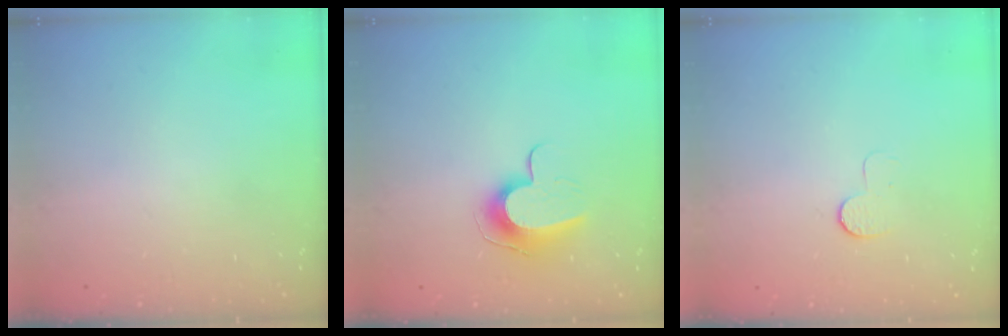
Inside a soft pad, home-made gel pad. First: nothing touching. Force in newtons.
{"total": 10.1, "press": 10.1, "slide": 0.3}
{"total": 5.7, "press": 5.6, "slide": 0.6}